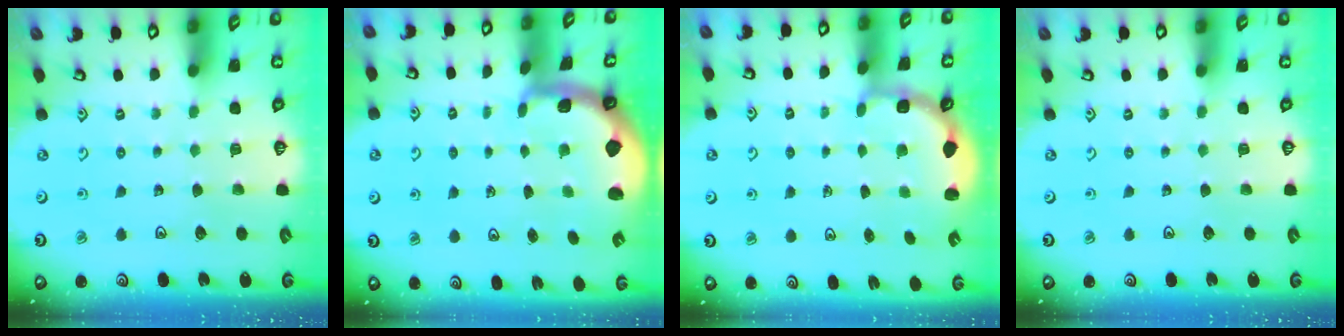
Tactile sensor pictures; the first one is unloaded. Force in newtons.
{"total": 1.5, "press": 1.5, "slide": 0.4}
{"total": 2.7, "press": 2.4, "slide": 1.4}
{"total": 0.0}